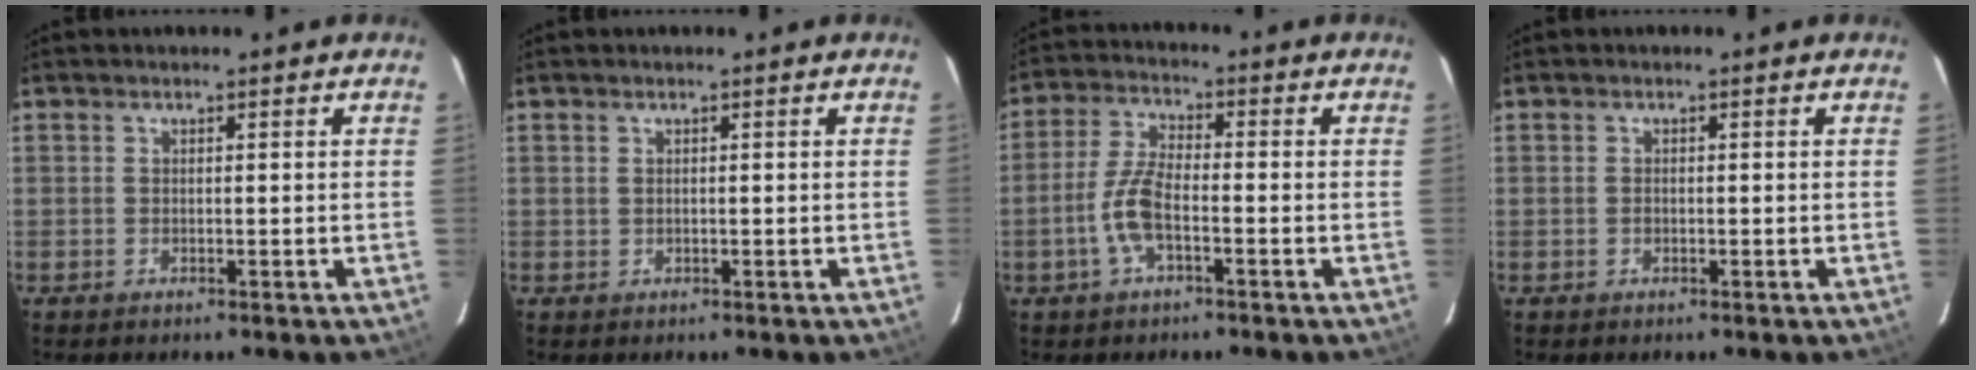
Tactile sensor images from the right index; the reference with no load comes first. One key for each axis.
{"total": 0.0}
{"total": 7.0, "fx": -2.6, "fy": 2.2, "fz": 6.1, "tx": -0.135, "ty": 0.007, "tz": -0.055}
{"total": 0.5, "fx": -0.2, "fy": 0.4, "fz": 0.2, "tx": -0.003, "ty": 0.001, "tz": -0.005}